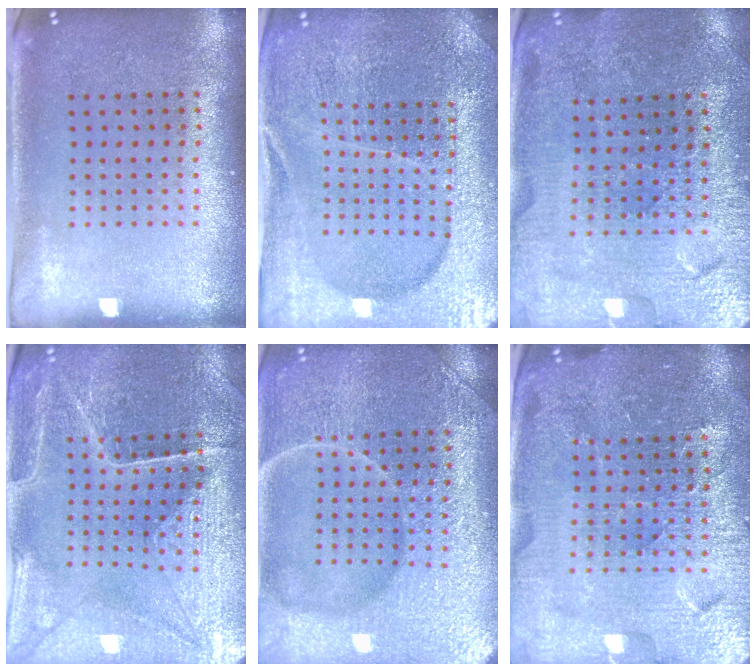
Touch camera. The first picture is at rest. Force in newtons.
{"total": 5.0, "press": 4.6, "slide": 2.1}
{"total": 3.1, "press": 3.1, "slide": 0.1}
{"total": 3.4, "press": 3.4, "slide": 0.3}
{"total": 6.9, "press": 6.9, "slide": 0.7}
{"total": 5.0, "press": 4.7, "slide": 1.8}